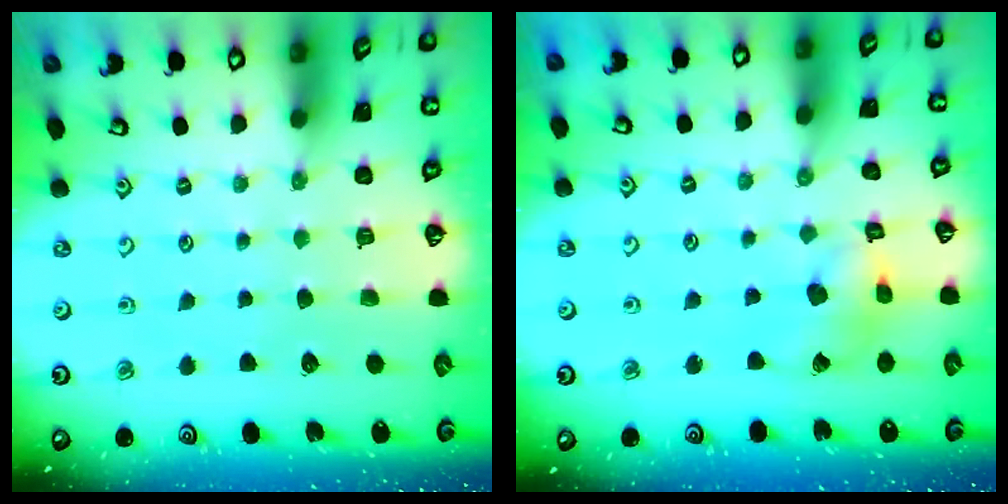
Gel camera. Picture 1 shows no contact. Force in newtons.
{"total": 7.9, "press": 7.8, "slide": 0.9}